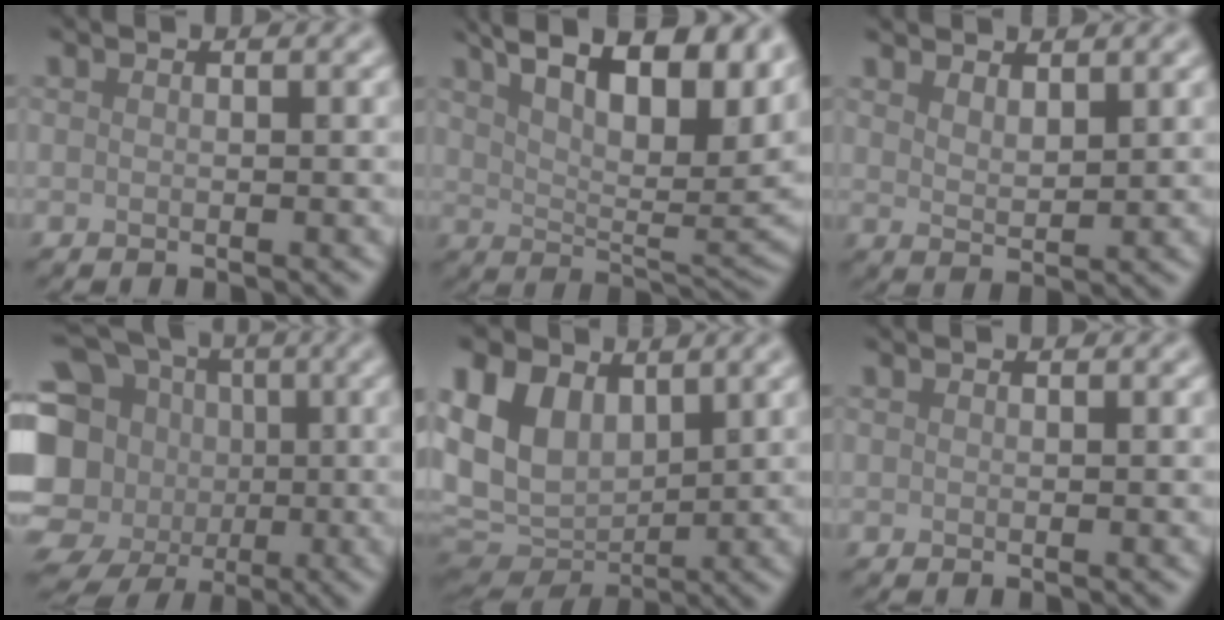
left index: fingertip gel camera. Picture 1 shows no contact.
{"total": 15.4, "force": [8.7, 6.5, 11.0], "torque": [-0.159, 0.037, 0.127]}
{"total": 2.3, "force": [1.9, 0.6, 1.1], "torque": [-0.021, -0.003, 0.038]}
{"total": 15.2, "force": [-3.1, 13.4, 6.4], "torque": [-0.146, -0.001, -0.060]}
{"total": 10.3, "force": [3.1, 7.4, 6.4], "torque": [-0.158, 0.008, 0.060]}
{"total": 0.0}